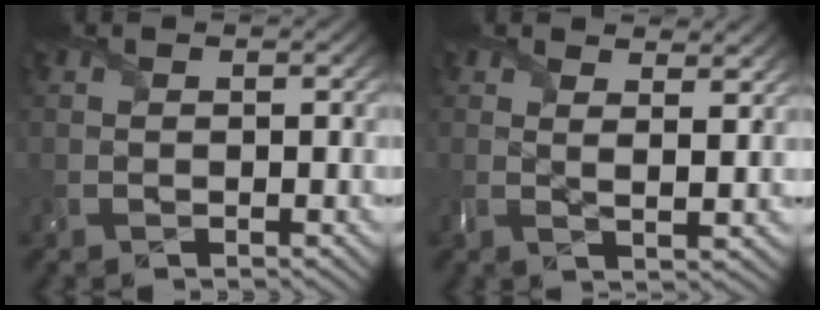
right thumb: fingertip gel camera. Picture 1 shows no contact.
{"total": 3.4, "force": [2.0, 0.9, 2.5], "torque": [-0.052, -0.003, 0.036]}